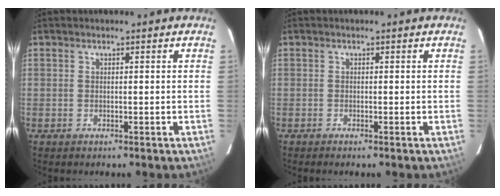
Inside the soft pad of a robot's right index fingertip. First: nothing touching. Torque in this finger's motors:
{"motor_torque": [0.07, -0.01, -0.01, 0.00]}